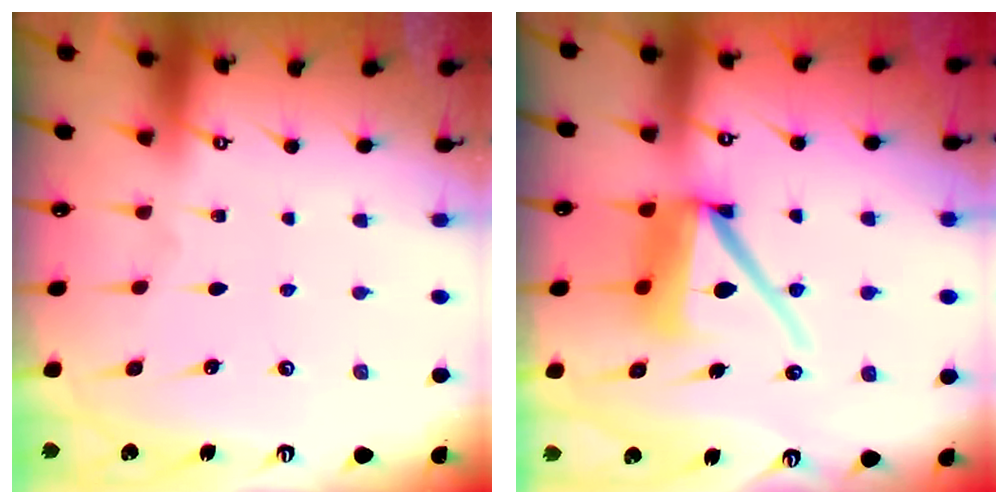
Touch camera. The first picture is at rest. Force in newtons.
{"total": 12.9, "press": 12.8, "slide": 1.5}